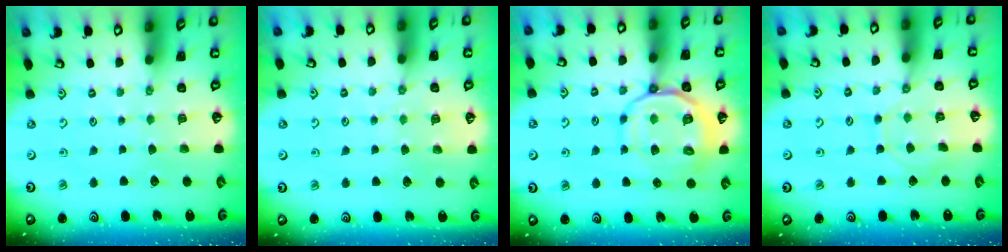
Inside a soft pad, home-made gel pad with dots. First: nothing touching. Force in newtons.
{"total": 3.8, "press": 3.8, "slide": 0.5}
{"total": 14.1, "press": 14.0, "slide": 2.1}
{"total": 8.2, "press": 8.1, "slide": 1.0}